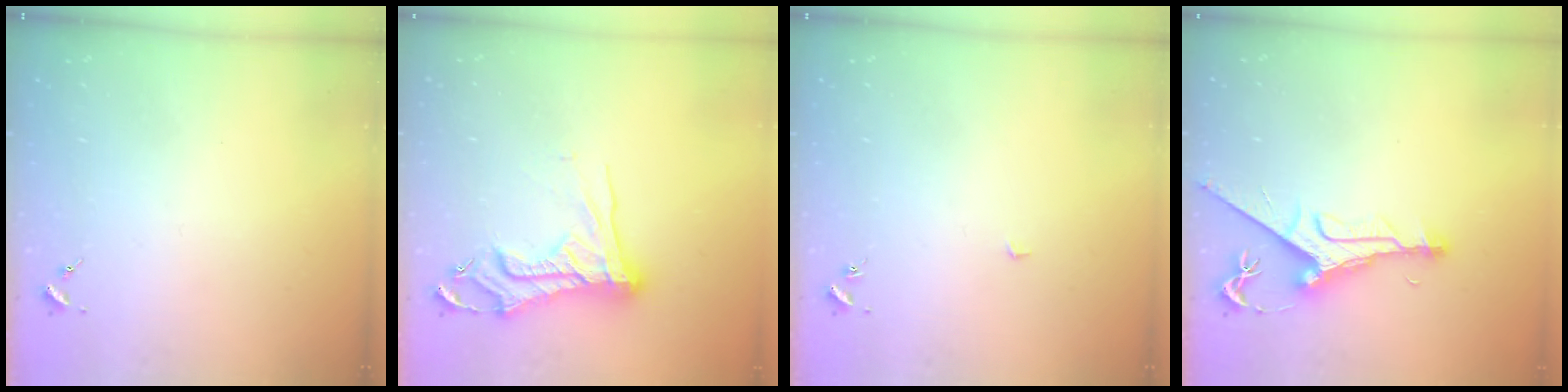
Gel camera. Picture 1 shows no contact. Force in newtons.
{"total": 15.8, "press": 15.7, "slide": 1.5}
{"total": 2.3, "press": 2.3, "slide": 0.1}
{"total": 10.5, "press": 10.5, "slide": 0.8}